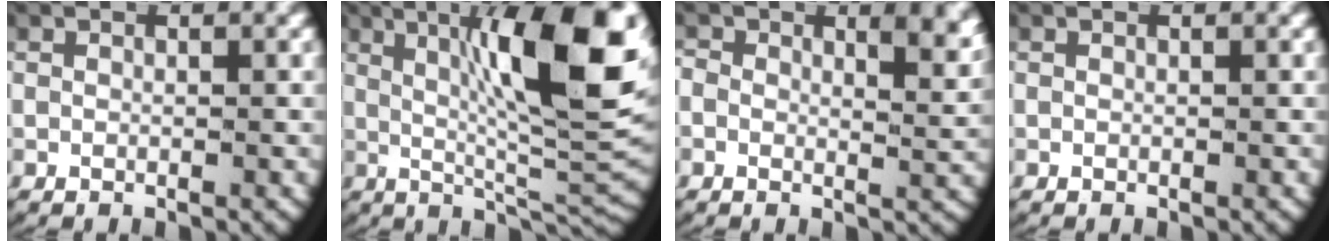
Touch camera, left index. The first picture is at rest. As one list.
[{"total": 15.1, "force": [3.9, 5.0, 13.7], "torque": [-0.195, 0.002, 0.058]}, {"total": 3.6, "force": [1.5, 1.7, 2.8], "torque": [-0.047, -0.007, 0.022]}, {"total": 0.0}]